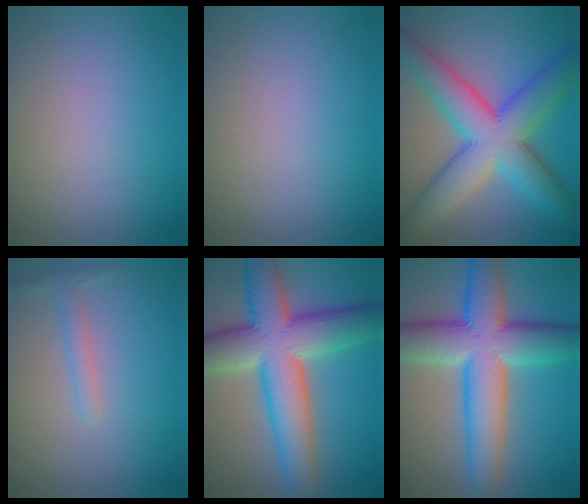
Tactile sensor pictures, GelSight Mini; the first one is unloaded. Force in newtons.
{"total": 0.0}
{"total": 10.2, "press": 10.2, "slide": 0.2}
{"total": 1.5, "press": 1.5, "slide": 0.0}
{"total": 11.9, "press": 11.9, "slide": 0.5}
{"total": 11.5, "press": 11.5, "slide": 0.3}